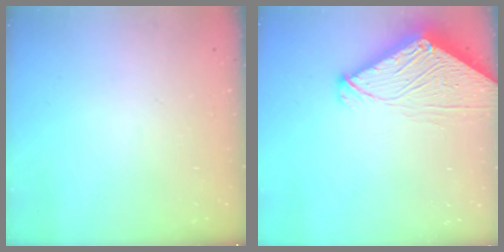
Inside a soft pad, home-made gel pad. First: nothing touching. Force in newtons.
{"total": 7.8, "press": 7.8, "slide": 0.9}